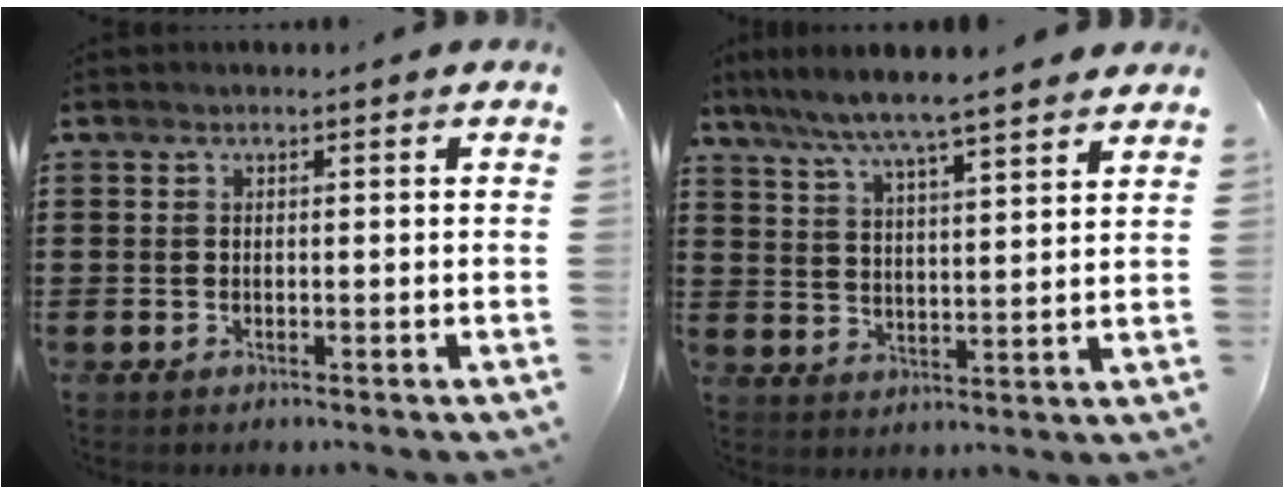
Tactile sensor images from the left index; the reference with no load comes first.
{"total": 5.9, "force": [5.3, -0.2, 2.7], "torque": [-0.075, -0.030, 0.088]}